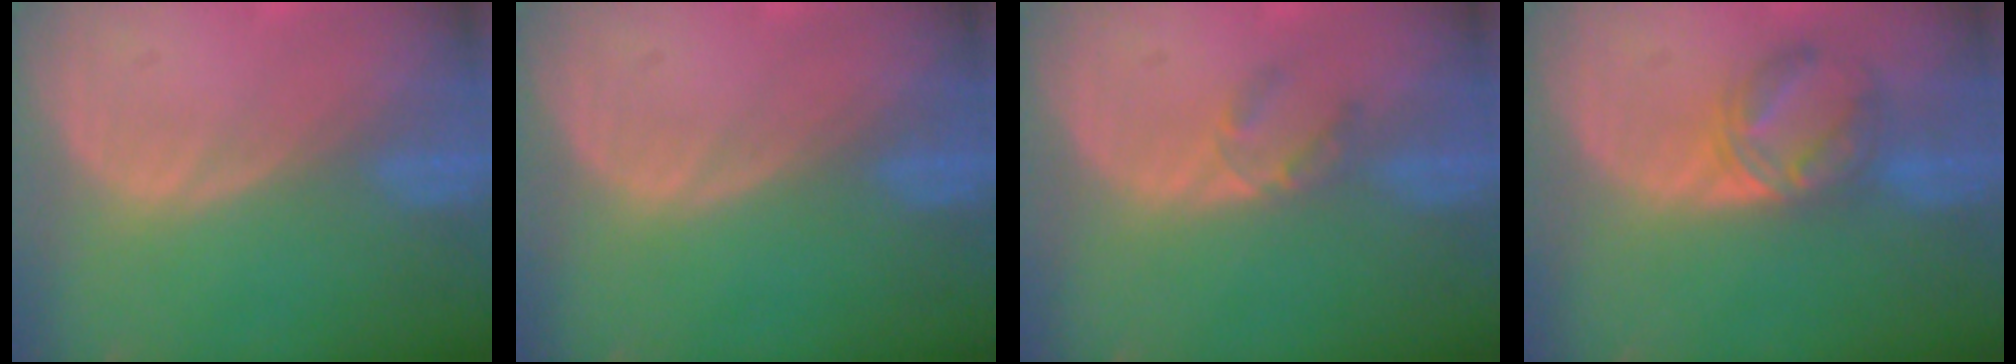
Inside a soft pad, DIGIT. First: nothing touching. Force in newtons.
{"total": 0.0}
{"total": 2.5, "press": 2.3, "slide": 1.0}
{"total": 5.8, "press": 5.7, "slide": 0.9}